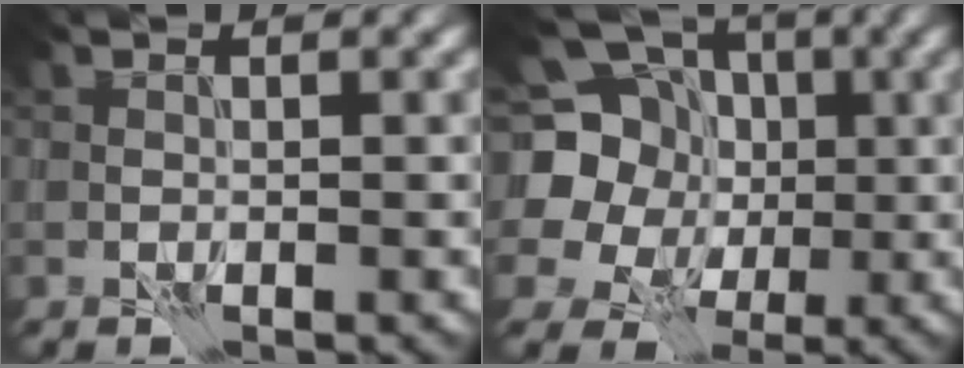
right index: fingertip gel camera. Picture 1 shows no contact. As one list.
[{"total": 15.3, "force": [3.0, 13.6, 6.4], "torque": [-0.169, 0.034, 0.023]}]